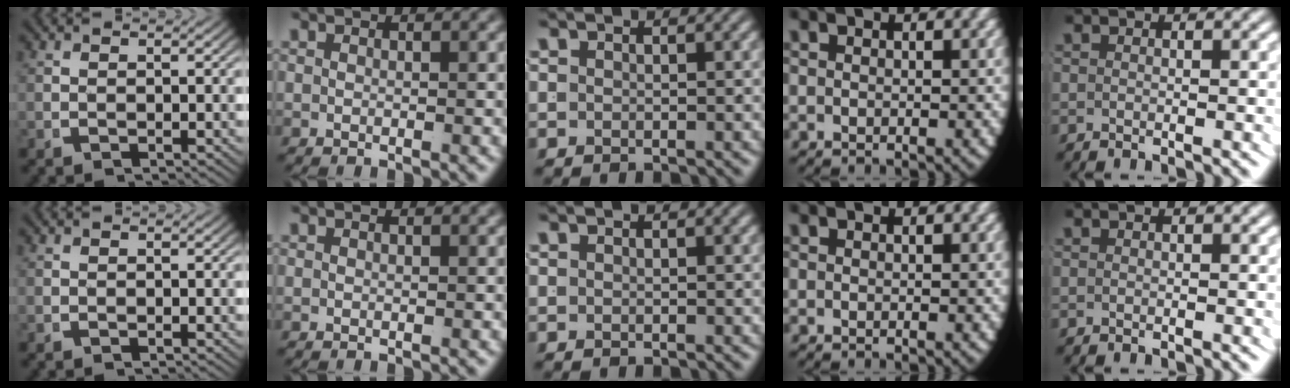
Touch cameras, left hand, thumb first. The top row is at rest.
{}